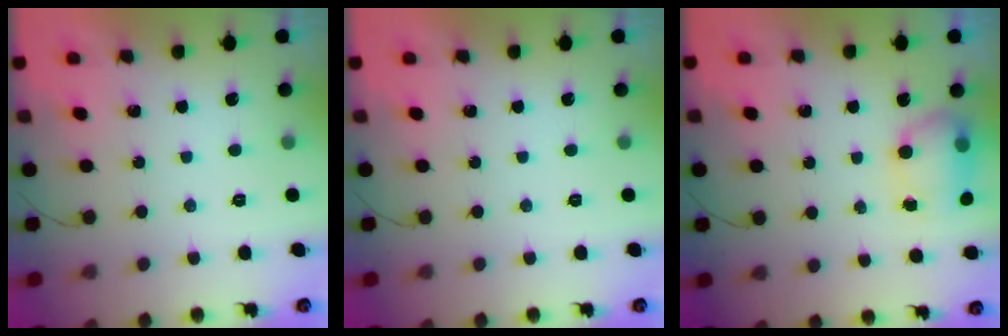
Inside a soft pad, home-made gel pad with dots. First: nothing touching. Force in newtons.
{"total": 0.0}
{"total": 11.0, "press": 8.8, "slide": 6.6}